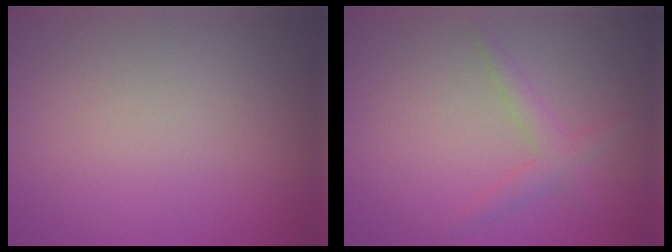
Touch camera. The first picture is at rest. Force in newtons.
{"total": 1.9, "press": 1.9, "slide": 0.2}